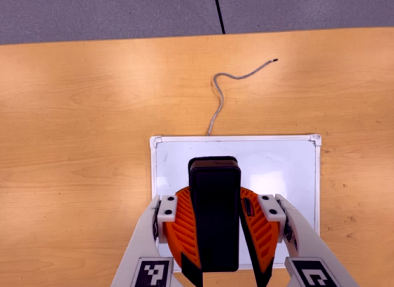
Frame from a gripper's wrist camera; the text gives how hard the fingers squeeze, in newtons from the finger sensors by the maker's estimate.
{"total": 12.7, "left": 10.6, "right": 14.7}